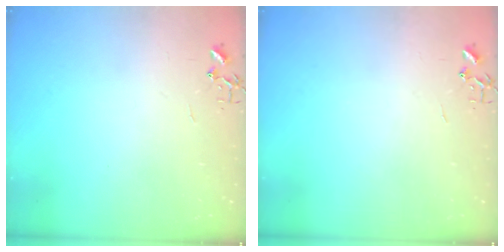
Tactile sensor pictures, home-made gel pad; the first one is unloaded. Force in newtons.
{"total": 0.0}